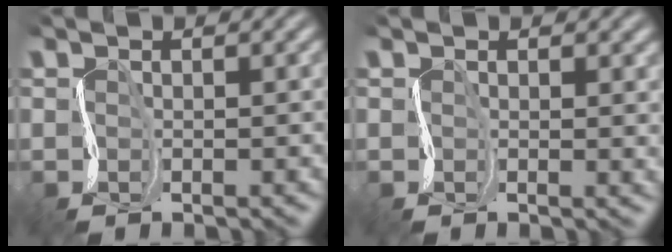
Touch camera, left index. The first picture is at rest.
{"total": 2.3, "force": [0.3, 1.1, 2.0], "torque": [-0.020, 0.000, 0.004]}